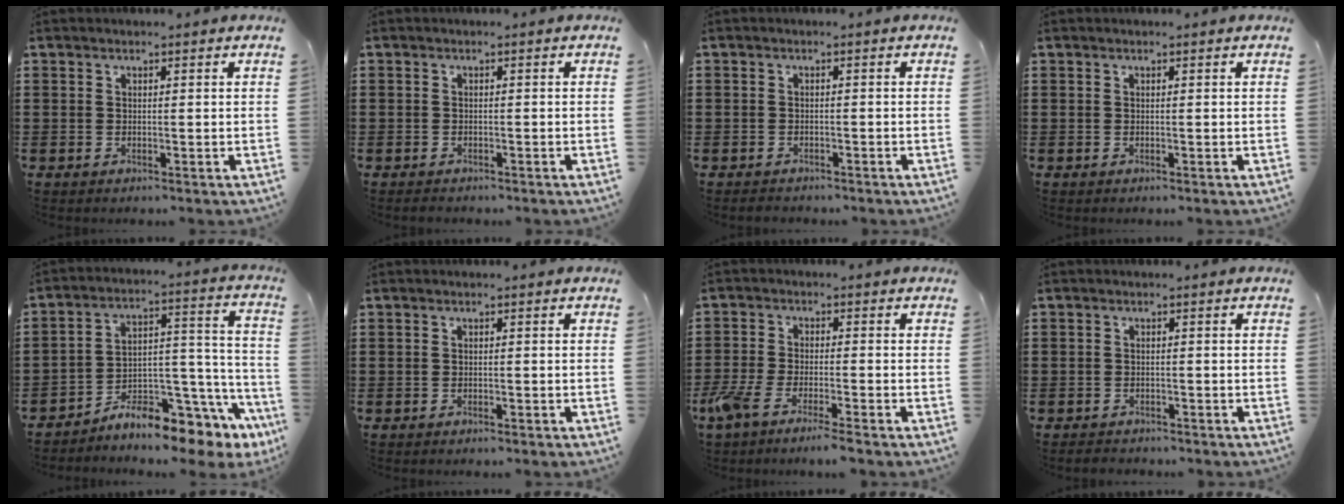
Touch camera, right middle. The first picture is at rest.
{"total": 0.8, "force": [-0.7, 0.3, 0.0], "torque": [-0.003, -0.001, -0.016]}
{"total": 1.1, "force": [-1.1, 0.3, -0.1], "torque": [-0.003, 0.001, -0.024]}
{"total": 0.0}
{"total": 8.4, "force": [-7.4, 2.4, 3.3], "torque": [-0.045, 0.007, -0.133]}
{"total": 0.7, "force": [-0.6, 0.1, 0.2], "torque": [-0.007, -0.004, -0.011]}
{"total": 4.8, "force": [-3.9, 0.2, 2.7], "torque": [-0.080, -0.019, -0.082]}
{"total": 1.5, "force": [-1.5, 0.4, -0.1], "torque": [-0.003, -0.001, -0.033]}